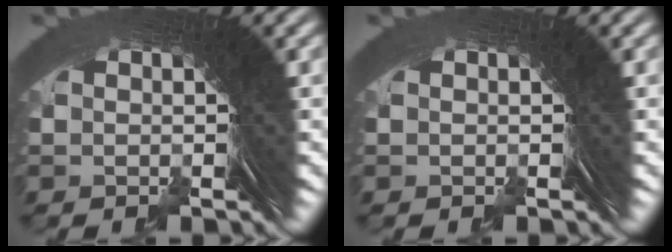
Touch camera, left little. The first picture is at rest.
{"total": 0.0}